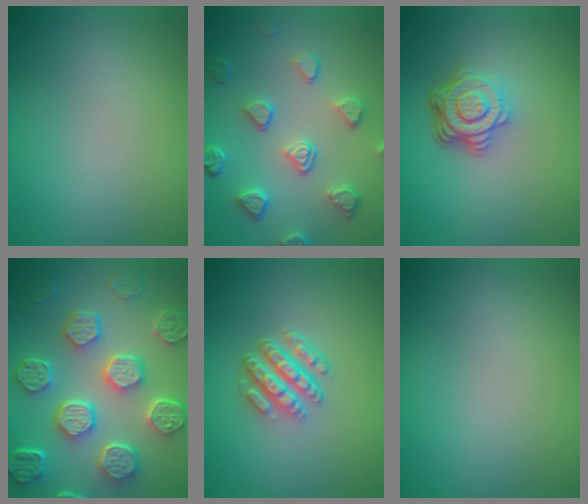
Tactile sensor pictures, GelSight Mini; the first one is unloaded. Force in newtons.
{"total": 4.0, "press": 3.6, "slide": 1.8}
{"total": 4.7, "press": 3.4, "slide": 3.3}
{"total": 8.3, "press": 6.5, "slide": 5.2}
{"total": 4.7, "press": 3.4, "slide": 3.2}
{"total": 0.0}